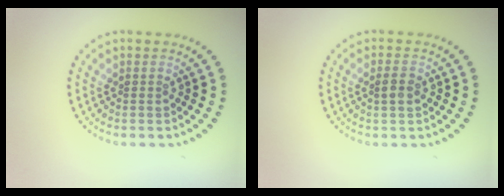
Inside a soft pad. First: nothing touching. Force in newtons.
{"total": 1.5, "press": 1.5, "slide": 0.2}